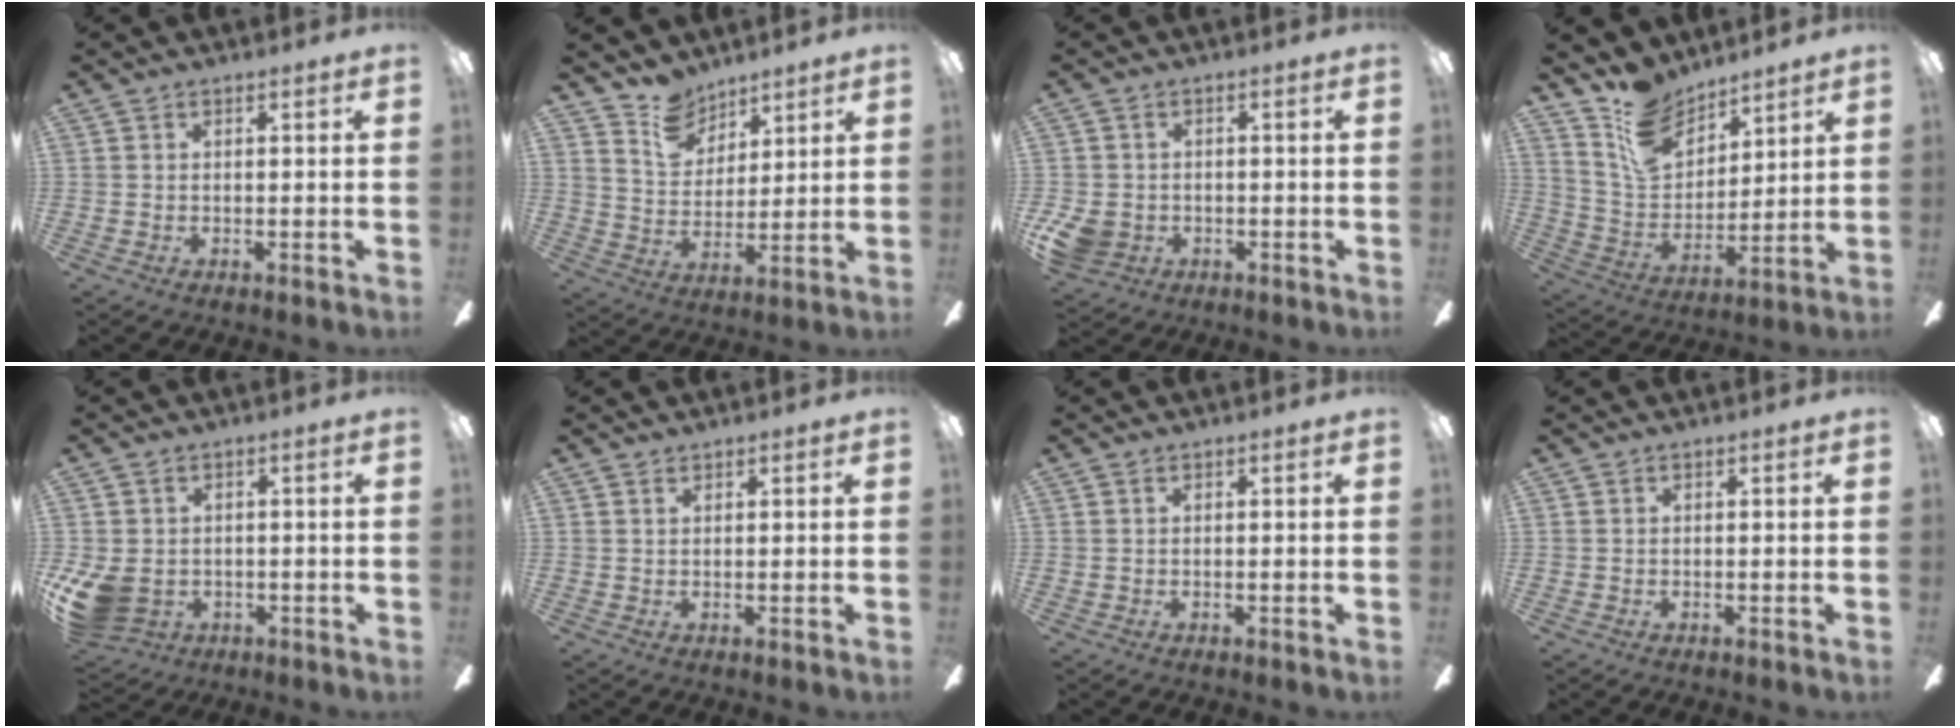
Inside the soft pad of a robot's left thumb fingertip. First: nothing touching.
{"total": 9.7, "force": [7.7, 5.6, 1.8], "torque": [-0.040, -0.046, 0.148]}
{"total": 5.8, "force": [-1.7, 4.7, 2.8], "torque": [-0.074, 0.013, -0.029]}
{"total": 14.0, "force": [10.5, 7.8, 4.9], "torque": [-0.107, -0.058, 0.207]}
{"total": 8.0, "force": [-1.8, 6.2, 4.6], "torque": [-0.114, 0.008, -0.030]}
{"total": 0.7, "force": [0.6, 0.3, 0.2], "torque": [-0.006, 0.001, 0.011]}
{"total": 0.0}
{"total": 0.0}